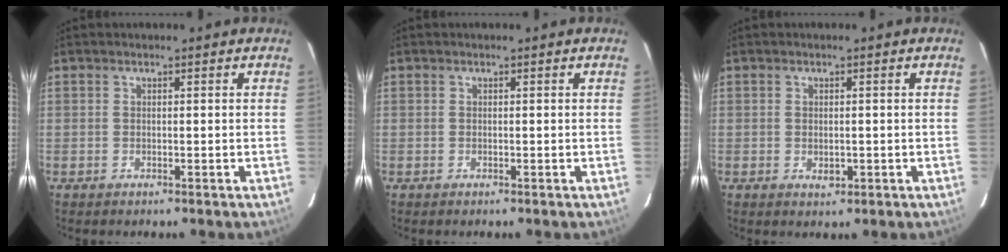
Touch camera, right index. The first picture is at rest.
{"total": 0.0}
{"total": 1.9, "force": [-0.4, 1.3, 1.3], "torque": [-0.020, -0.003, -0.003]}